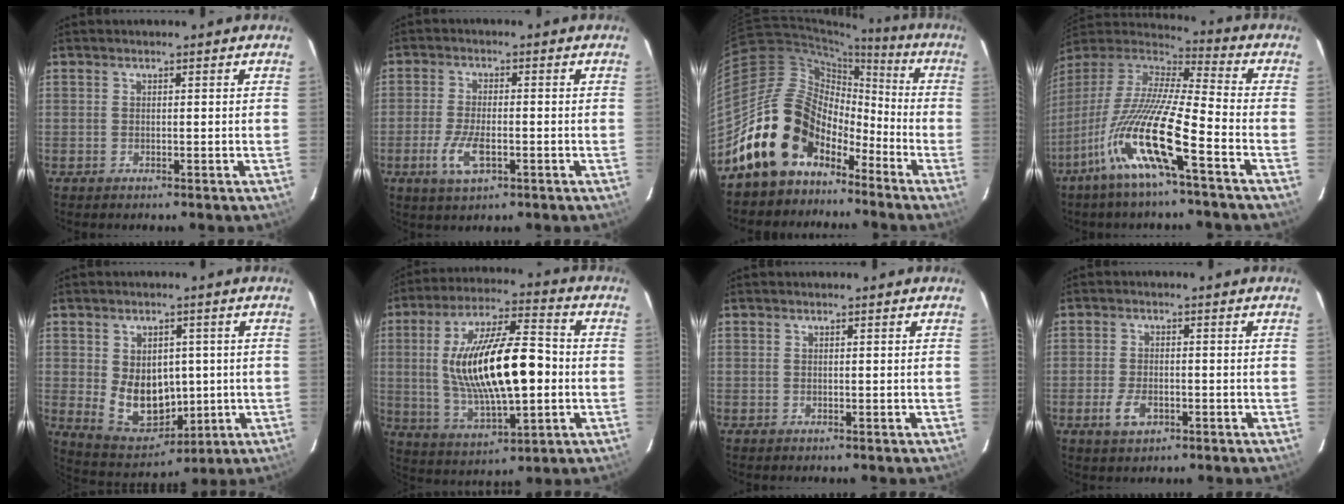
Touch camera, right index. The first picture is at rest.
{"total": 6.7, "force": [-2.5, 2.5, 5.7], "torque": [-0.126, -0.010, -0.046]}
{"total": 16.0, "force": [-10.7, 10.2, 6.2], "torque": [-0.127, 0.032, -0.187]}
{"total": 18.8, "force": [-9.8, 1.7, 16.0], "torque": [-0.300, -0.032, -0.192]}
{"total": 11.3, "force": [-0.2, 8.6, 7.2], "torque": [-0.140, -0.010, 0.028]}
{"total": 20.4, "force": [-0.4, 7.0, 19.2], "torque": [-0.353, 0.010, 0.006]}
{"total": 0.0}
{"total": 4.6, "force": [-2.0, 2.4, 3.3], "torque": [-0.077, -0.005, -0.034]}